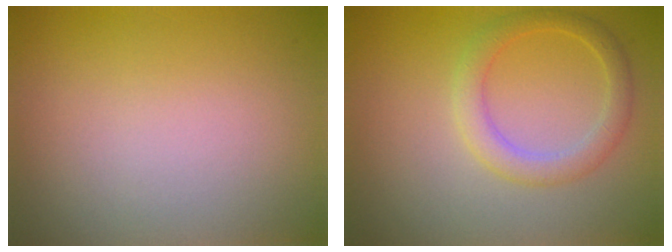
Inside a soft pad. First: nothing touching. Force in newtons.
{"total": 2.7, "press": 2.7, "slide": 0.1}